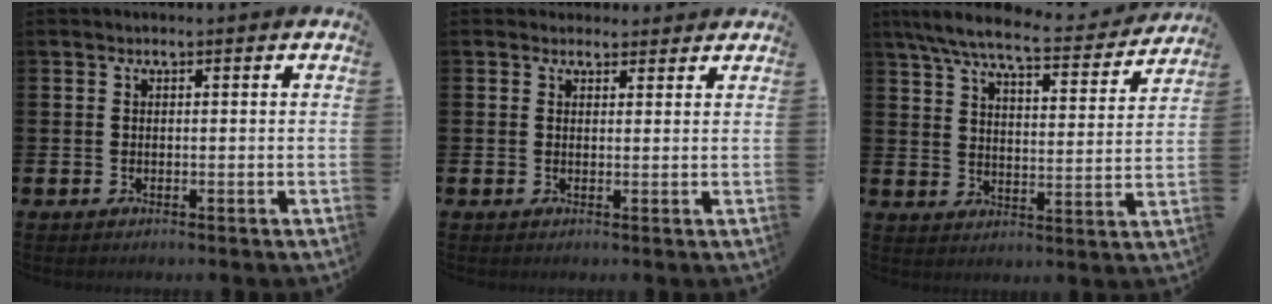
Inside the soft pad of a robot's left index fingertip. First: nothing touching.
{"total": 2.0, "force": [1.9, 0.8, -0.1], "torque": [0.016, -0.007, 0.031]}
{"total": 7.9, "force": [7.0, 1.3, 3.4], "torque": [-0.086, -0.039, 0.122]}